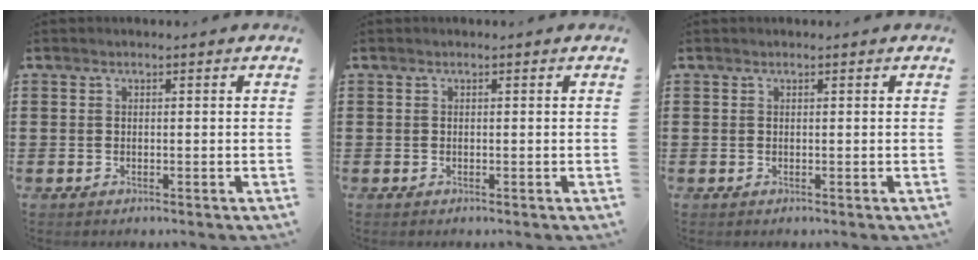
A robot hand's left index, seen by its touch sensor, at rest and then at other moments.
{"total": 0.0}
{"total": 0.0}